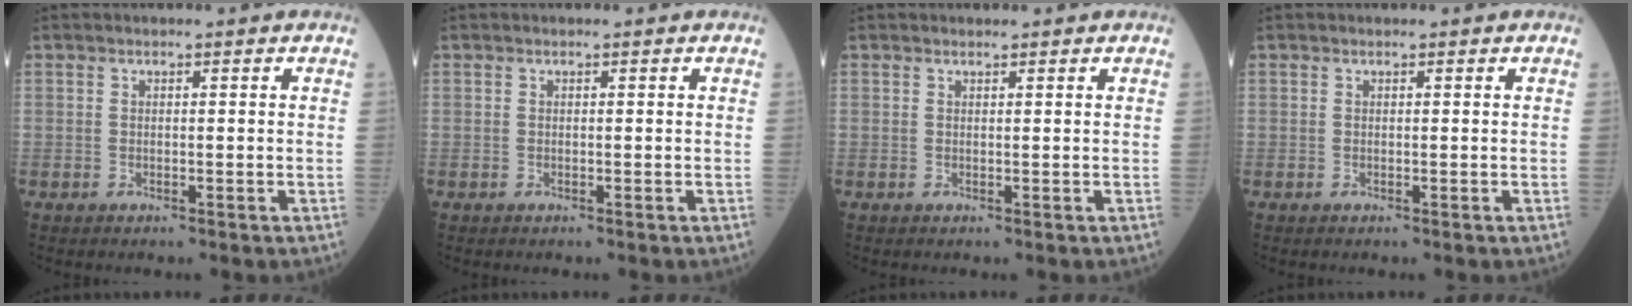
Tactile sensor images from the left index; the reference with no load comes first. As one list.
[{"total": 0.0}, {"total": 0.5, "force": [0.5, 0.1, 0.1], "torque": [-0.013, 0.002, 0.008]}, {"total": 0.0}]